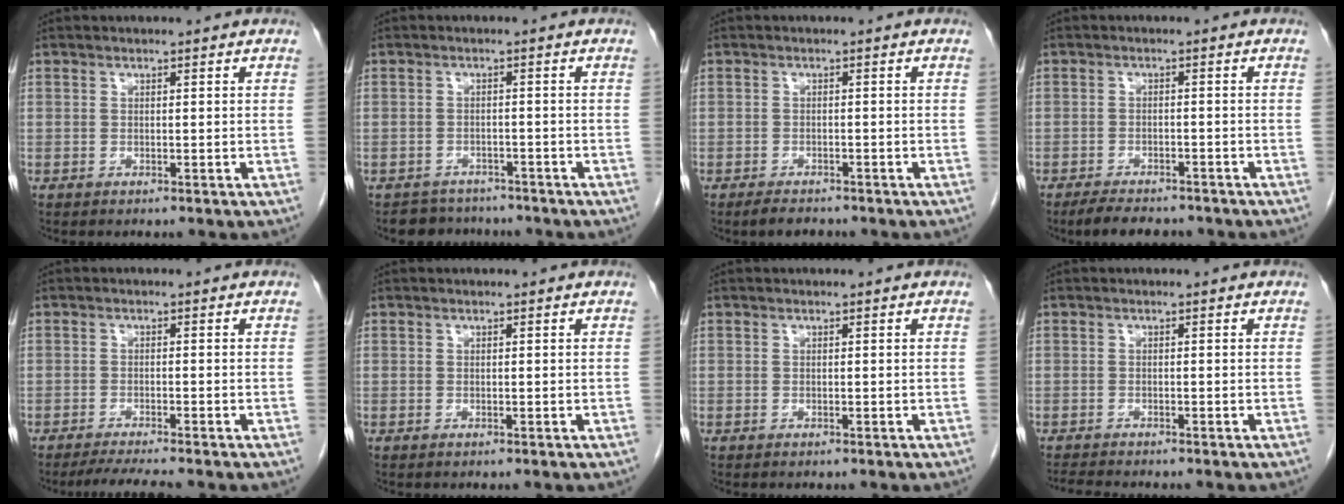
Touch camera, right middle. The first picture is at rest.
{"total": 4.2, "force": [-3.7, 1.9, -0.5], "torque": [0.007, 0.004, -0.057]}
{"total": 2.4, "force": [-2.0, 0.9, 1.0], "torque": [-0.024, -0.004, -0.029]}
{"total": 6.5, "force": [-5.5, 2.1, 2.7], "torque": [-0.043, -0.008, -0.081]}
{"total": 4.2, "force": [-3.8, -0.3, 1.9], "torque": [-0.035, -0.016, -0.063]}
{"total": 0.0}
{"total": 0.0}
{"total": 2.8, "force": [-2.7, -0.1, 0.9], "torque": [-0.017, -0.013, -0.046]}